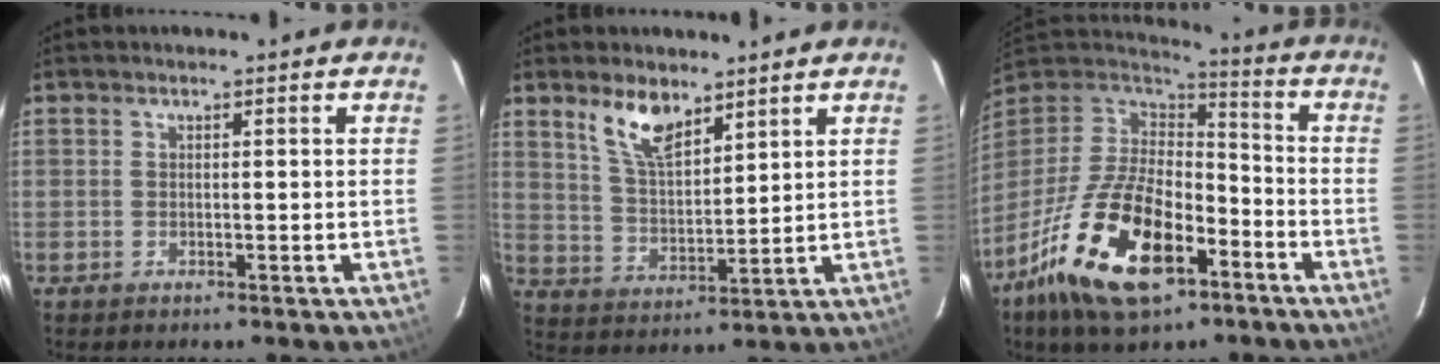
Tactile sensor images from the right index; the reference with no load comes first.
{"total": 8.4, "force": [5.8, 3.3, 5.1], "torque": [-0.095, 0.006, 0.117]}
{"total": 23.0, "force": [-12.1, 10.4, 16.6], "torque": [-0.340, -0.035, -0.210]}